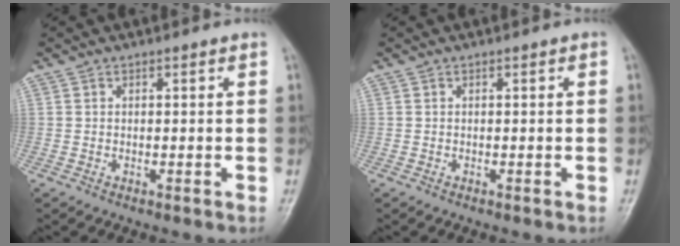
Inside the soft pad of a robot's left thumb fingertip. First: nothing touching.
{"total": 0.0}